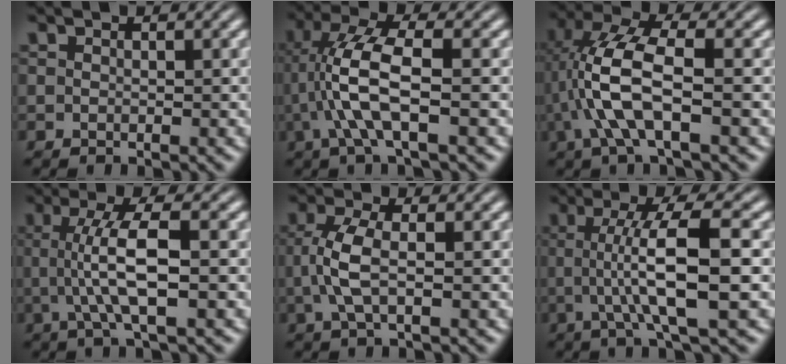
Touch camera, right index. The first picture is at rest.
{"total": 5.4, "force": [0.0, 1.1, 5.3], "torque": [-0.114, -0.008, 0.006]}
{"total": 5.8, "force": [0.1, 1.8, 5.5], "torque": [-0.129, -0.012, 0.008]}
{"total": 5.0, "force": [0.2, 0.0, 5.0], "torque": [-0.095, -0.005, 0.010]}
{"total": 3.0, "force": [-0.1, 0.3, 3.0], "torque": [-0.071, -0.006, 0.006]}
{"total": 6.3, "force": [0.3, -0.1, 6.3], "torque": [-0.107, -0.005, 0.010]}